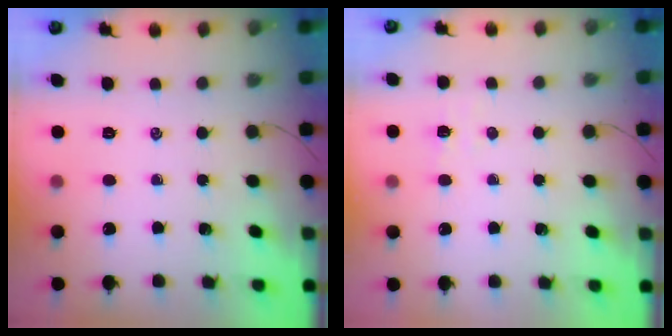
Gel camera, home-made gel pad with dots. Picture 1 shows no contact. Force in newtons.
{"total": 3.4, "press": 3.3, "slide": 0.9}